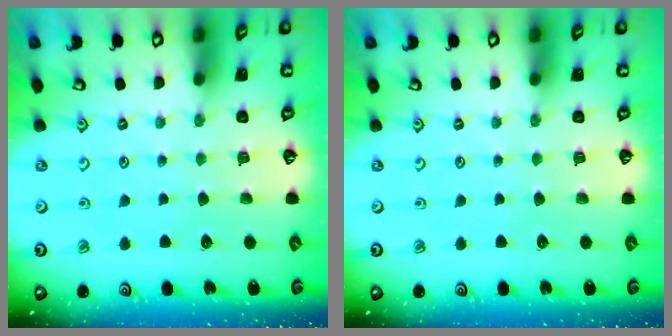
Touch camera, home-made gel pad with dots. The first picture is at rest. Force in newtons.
{"total": 0.0}